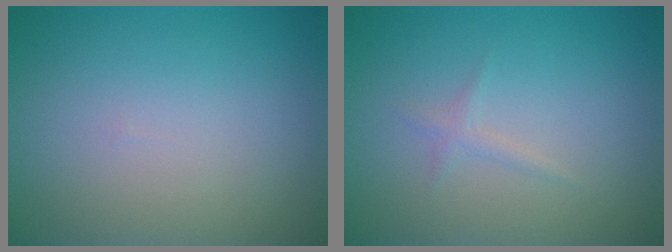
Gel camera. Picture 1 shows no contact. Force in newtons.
{"total": 0.8, "press": 0.8, "slide": 0.0}